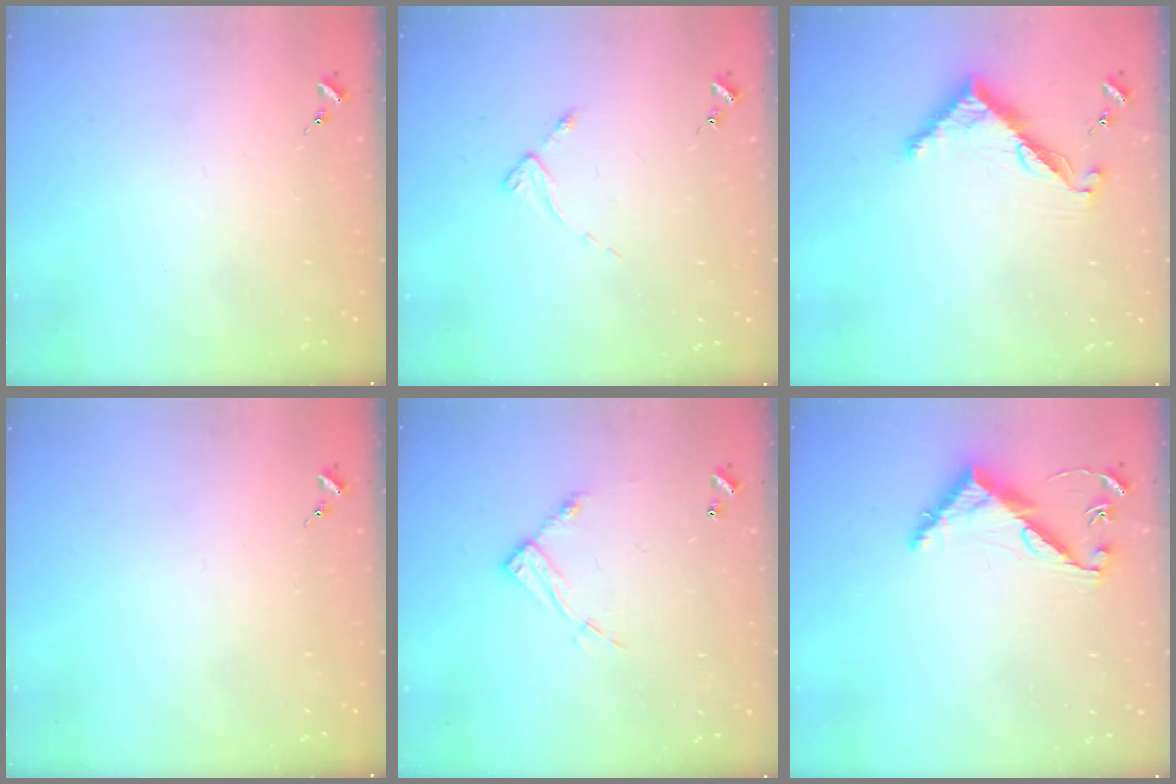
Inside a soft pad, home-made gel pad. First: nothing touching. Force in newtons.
{"total": 2.8, "press": 2.8, "slide": 0.3}
{"total": 8.7, "press": 8.7, "slide": 0.6}
{"total": 0.0}
{"total": 10.4, "press": 10.3, "slide": 0.7}
{"total": 7.5, "press": 7.5, "slide": 0.5}